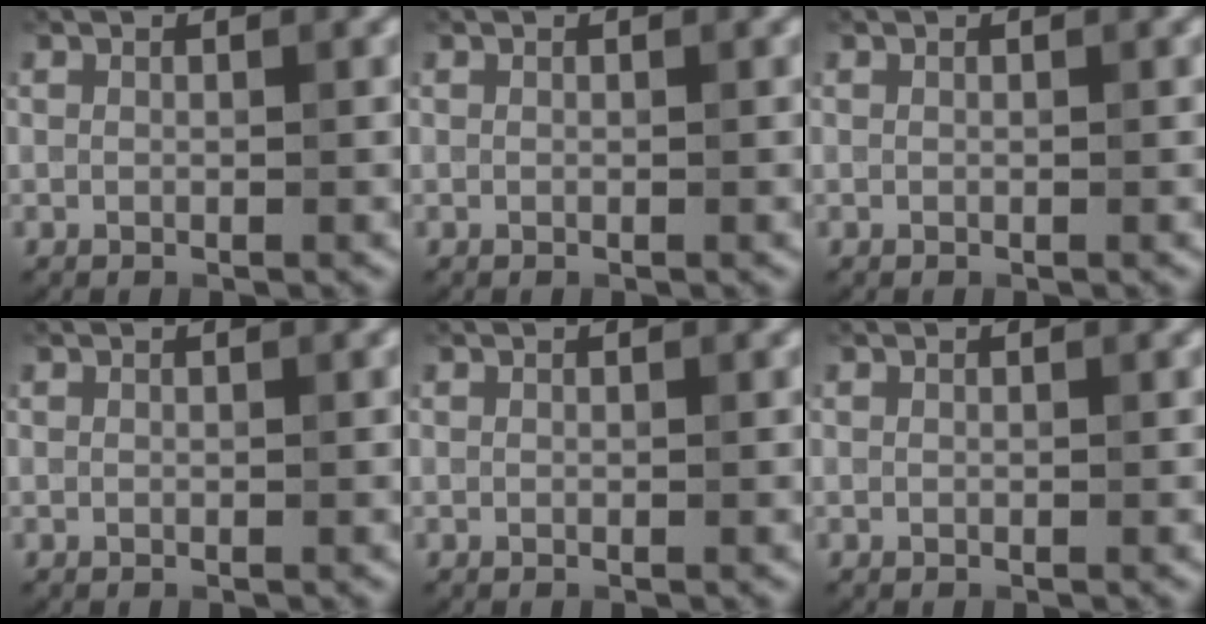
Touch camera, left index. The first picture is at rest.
{"total": 0.0}
{"total": 0.0}
{"total": 0.0}
{"total": 0.0}
{"total": 0.0}